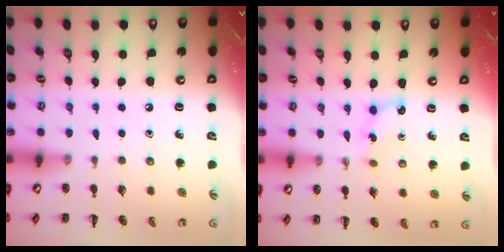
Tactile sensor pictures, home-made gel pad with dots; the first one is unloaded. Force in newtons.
{"total": 3.6, "press": 3.5, "slide": 1.1}